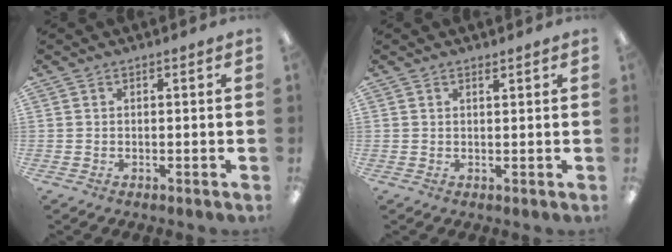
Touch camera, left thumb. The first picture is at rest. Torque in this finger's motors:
{"motor_torque": [-0.07, -0.09, -0.36, 0.18, -0.03]}